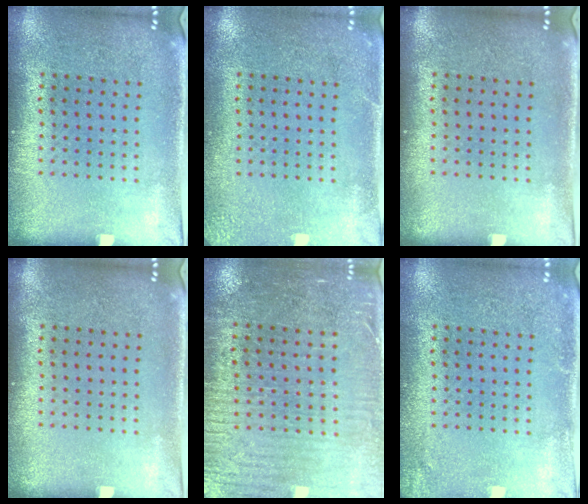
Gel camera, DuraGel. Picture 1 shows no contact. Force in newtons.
{"total": 2.5, "press": 2.4, "slide": 0.3}
{"total": 0.0}
{"total": 0.0}
{"total": 3.2, "press": 2.9, "slide": 1.3}
{"total": 1.6, "press": 1.6, "slide": 0.2}